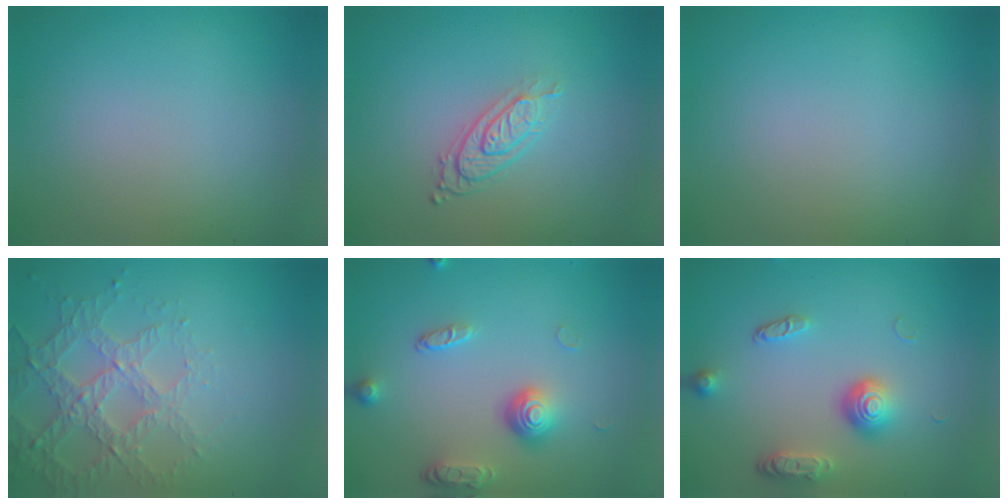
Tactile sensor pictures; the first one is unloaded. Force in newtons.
{"total": 3.2, "press": 2.2, "slide": 2.2}
{"total": 0.0}
{"total": 4.1, "press": 3.2, "slide": 2.5}
{"total": 3.8, "press": 2.9, "slide": 2.6}
{"total": 3.8, "press": 2.9, "slide": 2.5}